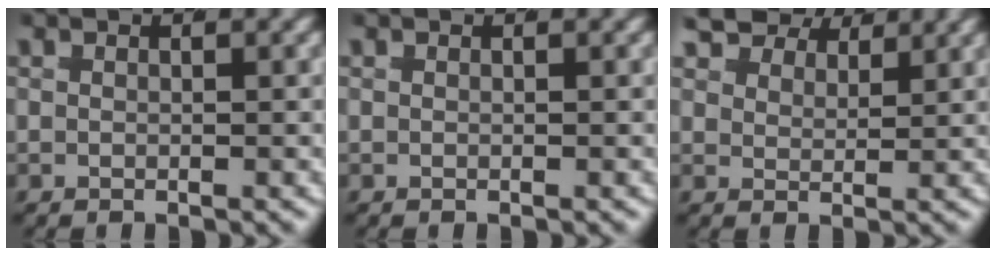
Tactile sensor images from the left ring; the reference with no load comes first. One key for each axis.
{"total": 0.0}
{"total": 6.4, "fx": 4.9, "fy": 3.0, "fz": 2.8, "tx": -0.040, "ty": 0.011, "tz": 0.071}